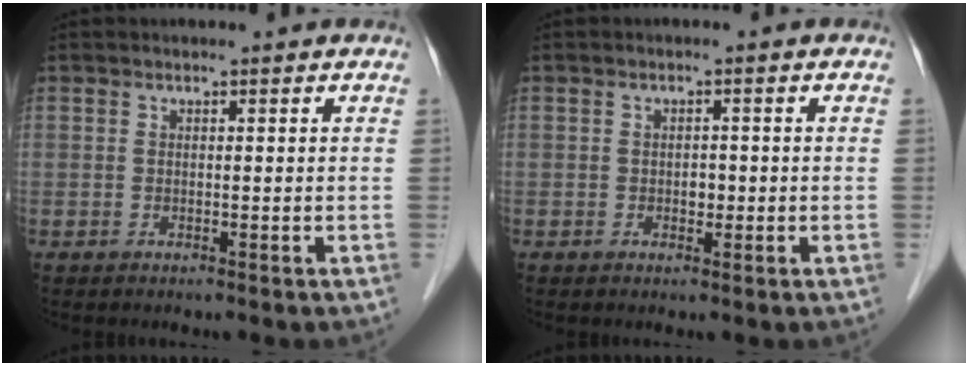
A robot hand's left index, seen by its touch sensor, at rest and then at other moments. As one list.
[{"total": 1.4, "force": [-0.4, 0.9, 0.9], "torque": [-0.014, -0.001, -0.005]}]